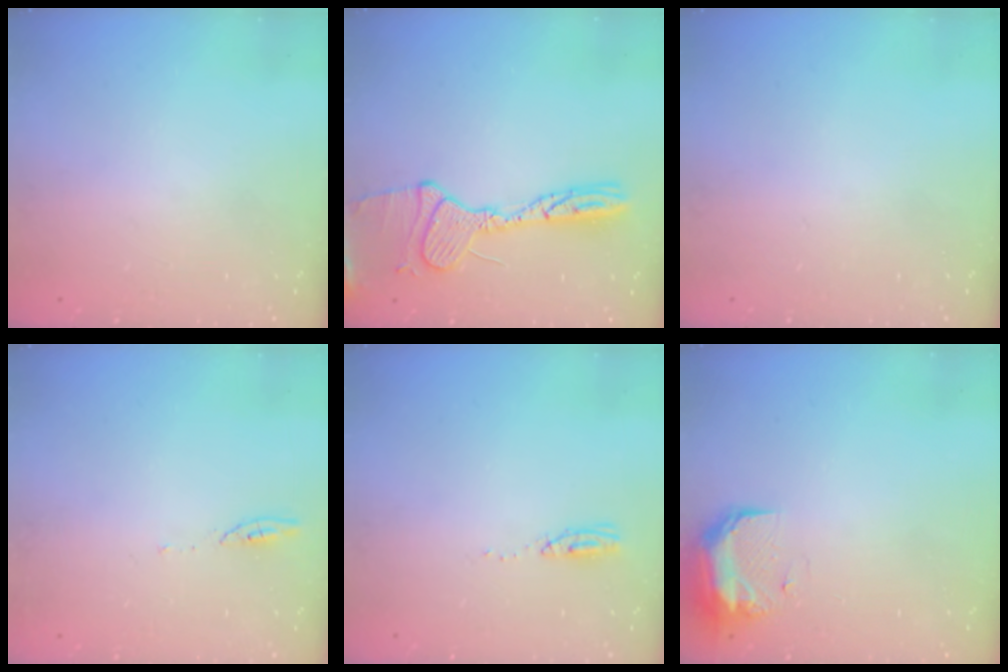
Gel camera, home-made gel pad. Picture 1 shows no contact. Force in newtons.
{"total": 15.8, "press": 15.8, "slide": 1.1}
{"total": 0.0}
{"total": 2.9, "press": 2.9, "slide": 0.4}
{"total": 3.6, "press": 3.3, "slide": 1.5}
{"total": 17.8, "press": 11.5, "slide": 13.6}